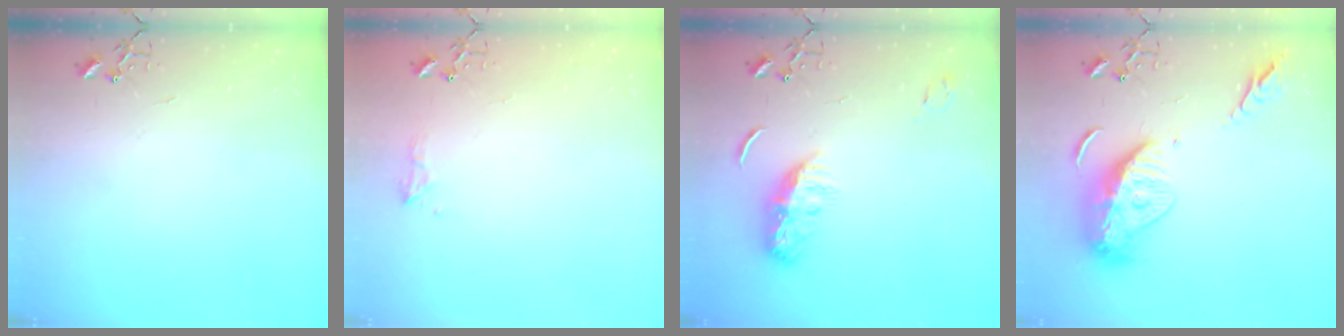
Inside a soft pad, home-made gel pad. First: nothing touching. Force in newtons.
{"total": 7.6, "press": 7.6, "slide": 0.8}
{"total": 9.4, "press": 9.4, "slide": 0.4}
{"total": 16.9, "press": 16.8, "slide": 1.6}